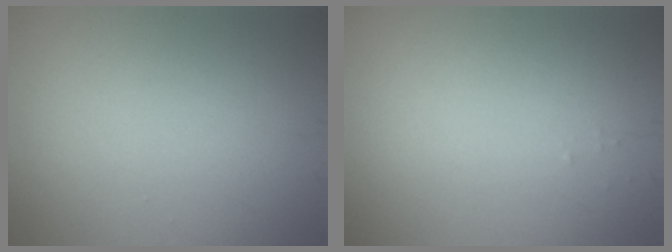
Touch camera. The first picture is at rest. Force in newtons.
{"total": 0.0}